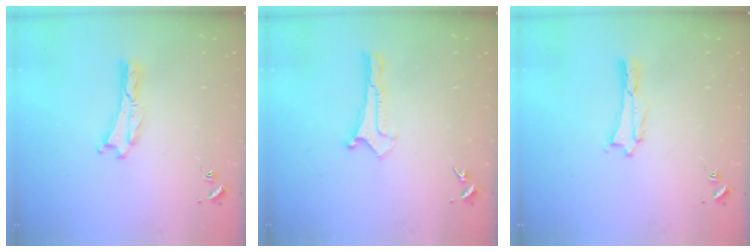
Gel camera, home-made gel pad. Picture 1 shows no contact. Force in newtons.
{"total": 0.0}
{"total": 0.5, "press": 0.5, "slide": 0.2}